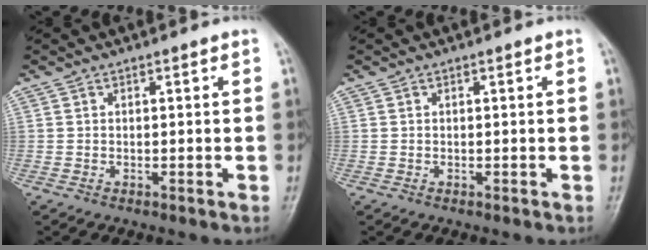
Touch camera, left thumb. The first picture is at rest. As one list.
[{"total": 0.0}]